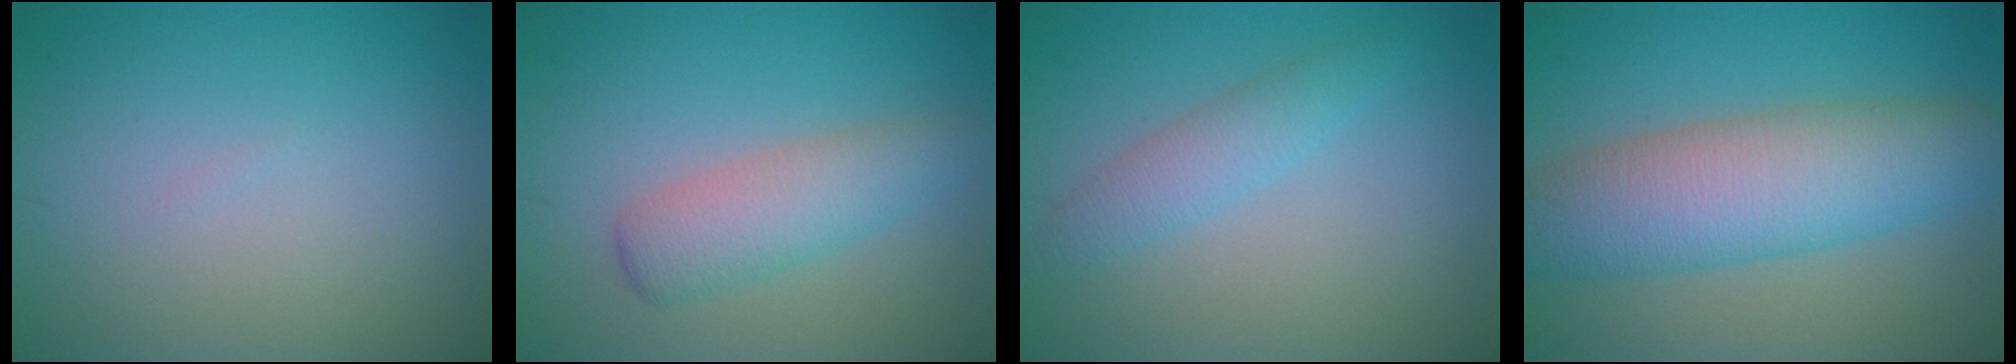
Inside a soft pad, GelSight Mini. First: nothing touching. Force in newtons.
{"total": 3.7, "press": 3.7, "slide": 0.1}
{"total": 2.4, "press": 2.4, "slide": 0.1}
{"total": 8.7, "press": 8.7, "slide": 0.3}